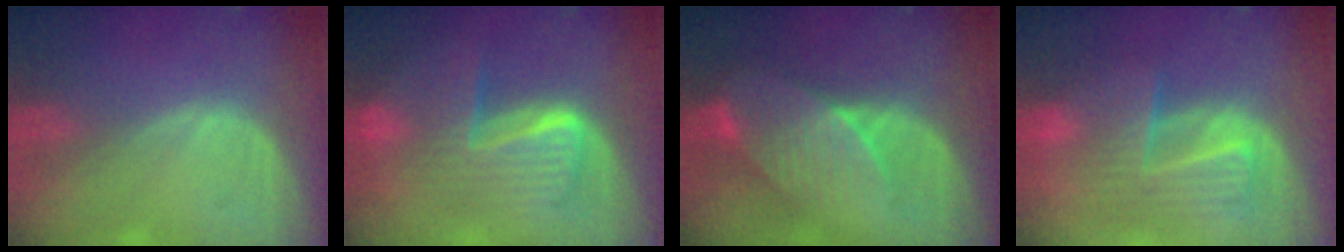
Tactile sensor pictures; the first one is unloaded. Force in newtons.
{"total": 9.4, "press": 9.4, "slide": 0.8}
{"total": 8.4, "press": 7.5, "slide": 3.8}
{"total": 10.1, "press": 8.8, "slide": 5.0}